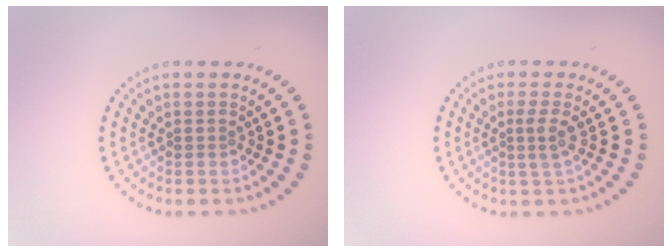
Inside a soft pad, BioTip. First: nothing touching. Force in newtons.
{"total": 1.7, "press": 1.2, "slide": 1.2}